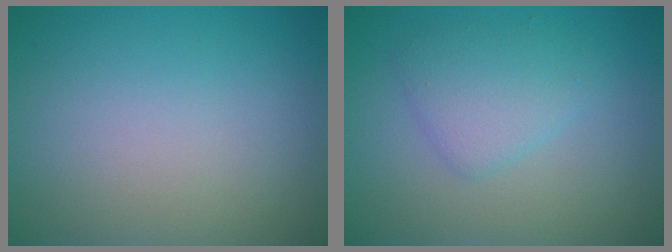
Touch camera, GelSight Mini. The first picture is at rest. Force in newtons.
{"total": 2.8, "press": 2.8, "slide": 0.2}